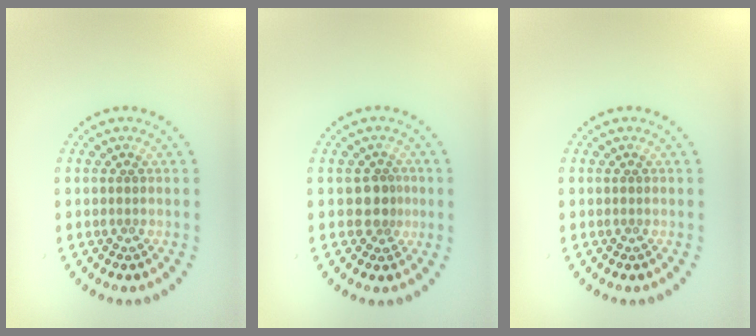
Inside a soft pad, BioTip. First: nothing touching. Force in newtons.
{"total": 2.1, "press": 1.7, "slide": 1.3}
{"total": 0.0}